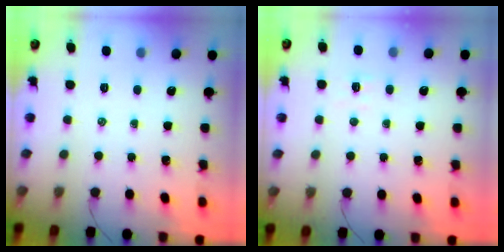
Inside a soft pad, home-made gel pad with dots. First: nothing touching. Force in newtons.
{"total": 2.8, "press": 2.7, "slide": 0.8}